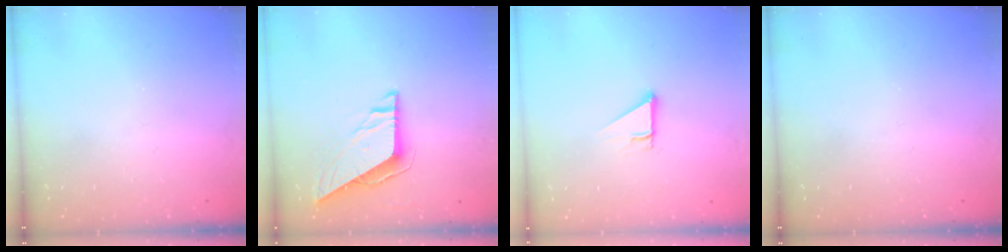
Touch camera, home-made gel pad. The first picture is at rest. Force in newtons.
{"total": 7.6, "press": 7.6, "slide": 0.2}
{"total": 2.5, "press": 2.5, "slide": 0.1}
{"total": 0.0}